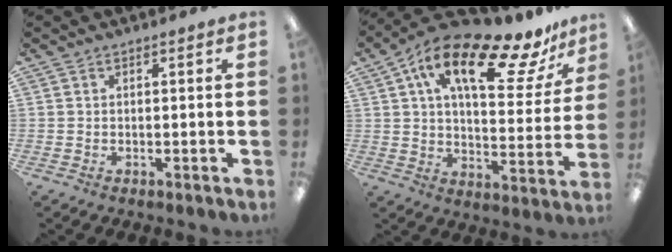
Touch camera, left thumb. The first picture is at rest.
{"total": 20.9, "force": [12.7, 7.7, 14.7], "torque": [-0.244, -0.058, 0.208]}